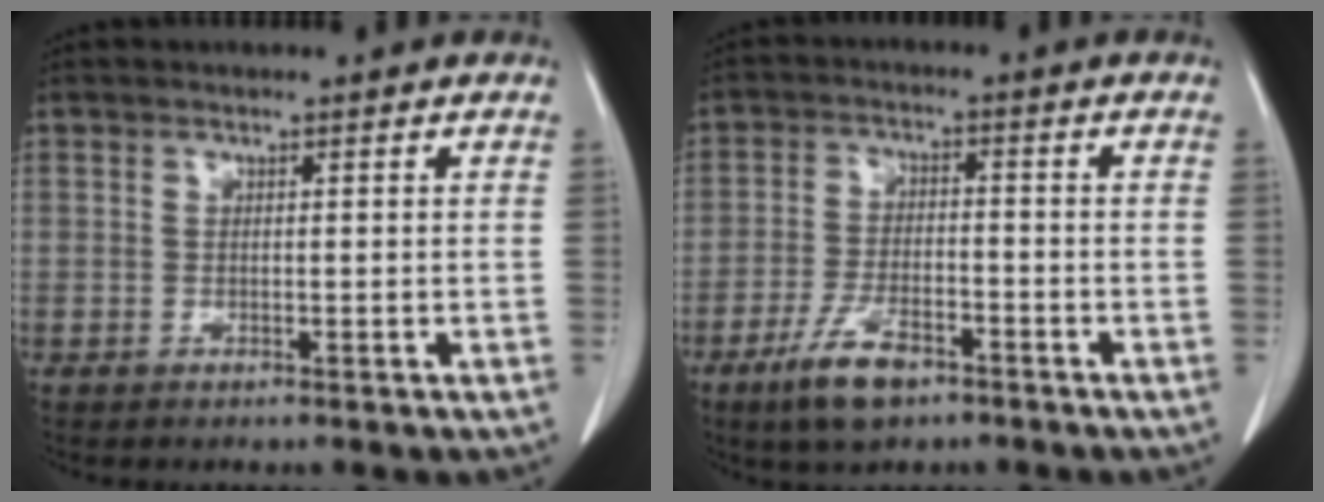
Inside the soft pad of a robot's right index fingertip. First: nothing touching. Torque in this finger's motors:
{"motor_torque": [0.52, -0.51, 0.35, 0.05]}